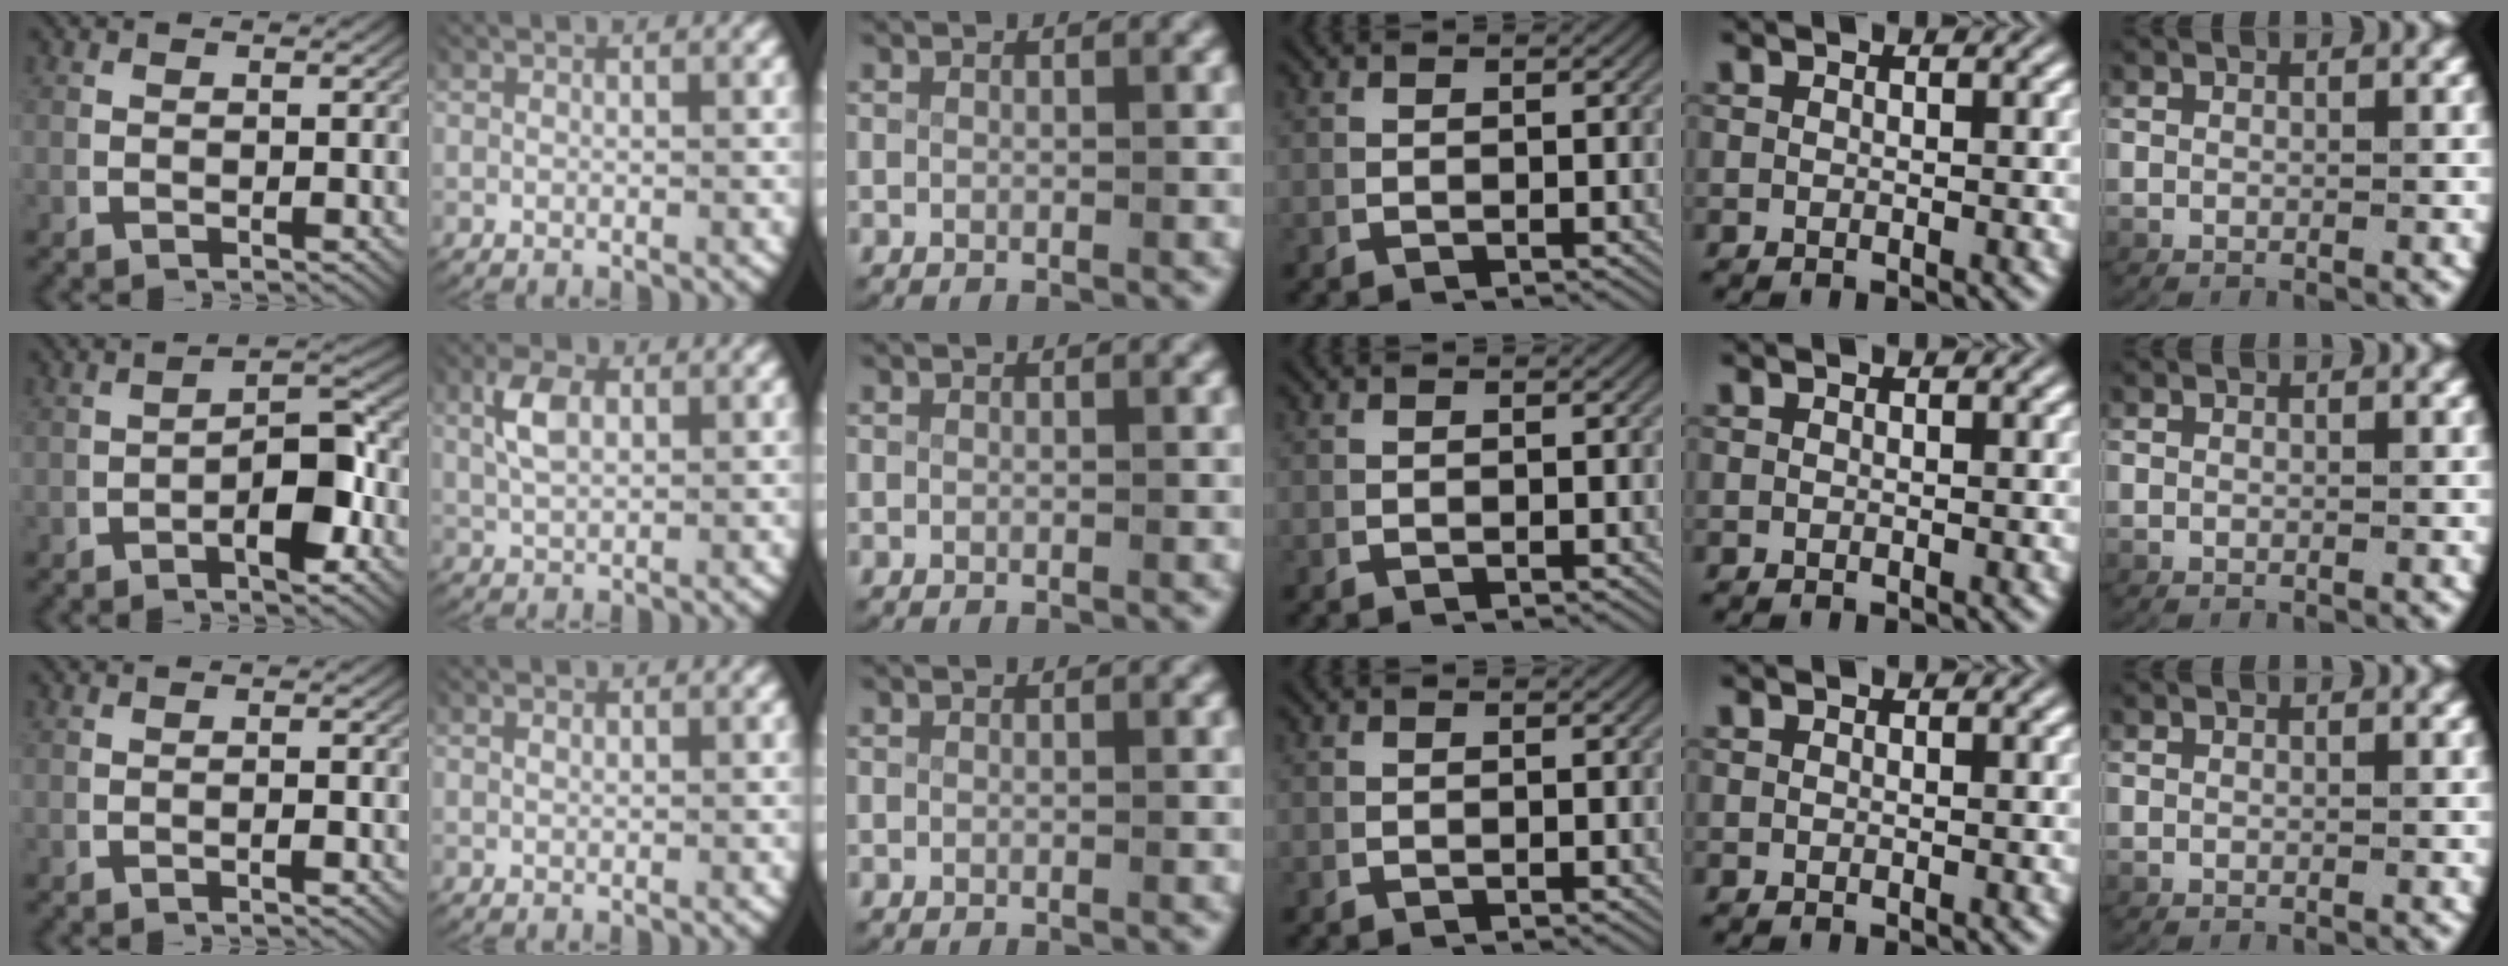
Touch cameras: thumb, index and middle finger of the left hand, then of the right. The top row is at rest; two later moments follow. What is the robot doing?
{"motion": "lift_and_place", "object": "key"}